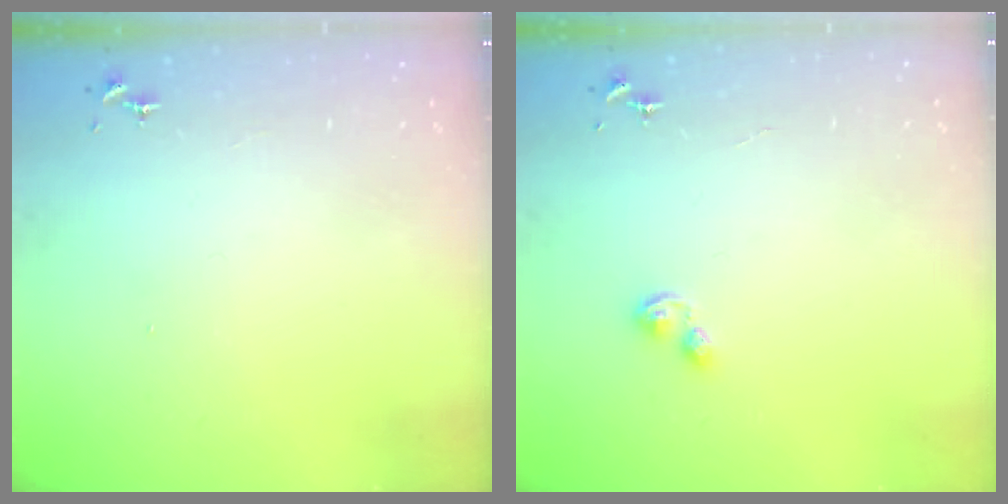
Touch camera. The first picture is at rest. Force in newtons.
{"total": 2.8, "press": 2.8, "slide": 0.5}